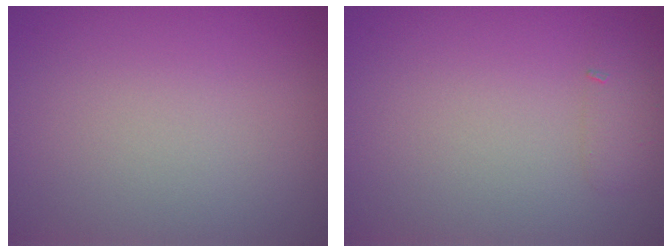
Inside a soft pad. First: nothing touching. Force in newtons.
{"total": 1.0, "press": 1.0, "slide": 0.0}